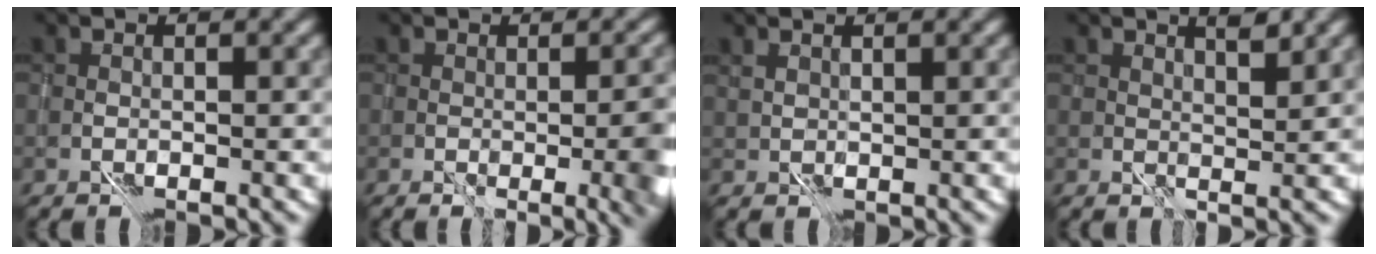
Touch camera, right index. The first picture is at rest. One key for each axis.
{"total": 5.6, "fx": -0.6, "fy": 1.8, "fz": 5.2, "tx": -0.048, "ty": 0.000, "tz": 0.009}
{"total": 1.0, "fx": 0.9, "fy": 0.3, "fz": 0.4, "tx": -0.011, "ty": 0.001, "tz": 0.019}
{"total": 2.7, "fx": 2.6, "fy": -0.1, "fz": 0.9, "tx": -0.009, "ty": 0.004, "tz": 0.045}